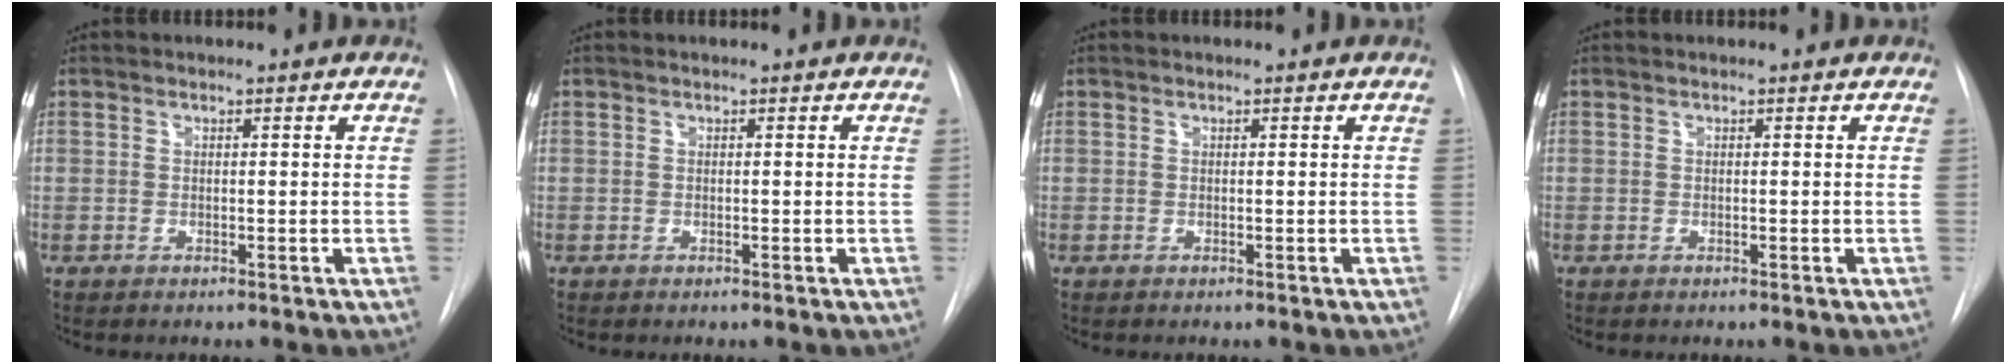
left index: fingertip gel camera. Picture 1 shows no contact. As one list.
[{"total": 0.0}, {"total": 0.0}, {"total": 0.0}]